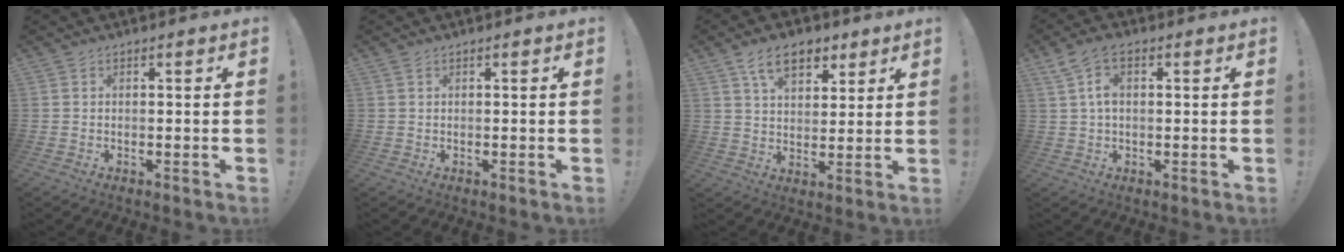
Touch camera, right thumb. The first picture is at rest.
{"total": 0.6, "force": [0.4, 0.3, 0.3], "torque": [-0.005, 0.001, 0.008]}
{"total": 11.2, "force": [6.3, 6.5, 6.5], "torque": [-0.099, -0.017, 0.118]}
{"total": 6.3, "force": [1.7, 3.5, 5.0], "torque": [-0.097, 0.004, 0.032]}